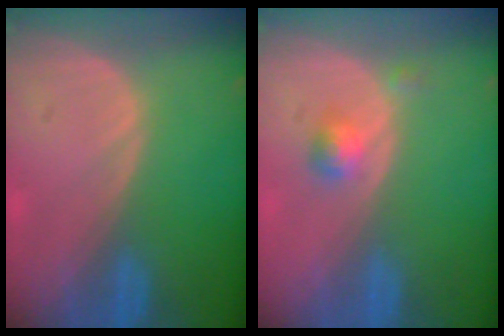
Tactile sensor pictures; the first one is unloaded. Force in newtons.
{"total": 2.4, "press": 2.1, "slide": 1.1}